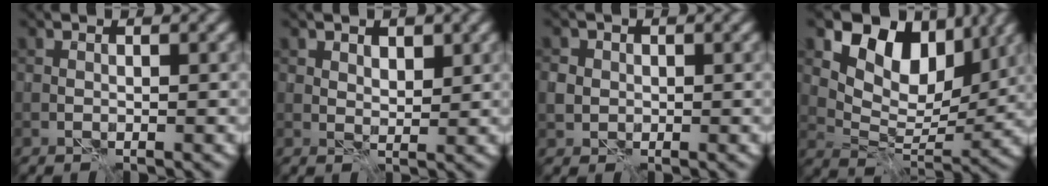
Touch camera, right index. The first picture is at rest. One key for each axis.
{"total": 1.8, "fx": 1.3, "fy": 1.0, "fz": 0.8, "tx": -0.011, "ty": -0.003, "tz": 0.022}
{"total": 1.8, "fx": 0.1, "fy": 1.8, "fz": 0.5, "tx": -0.012, "ty": -0.001, "tz": 0.002}
{"total": 8.7, "fx": 4.7, "fy": 5.3, "fz": 5.1, "tx": -0.077, "ty": -0.010, "tz": 0.079}